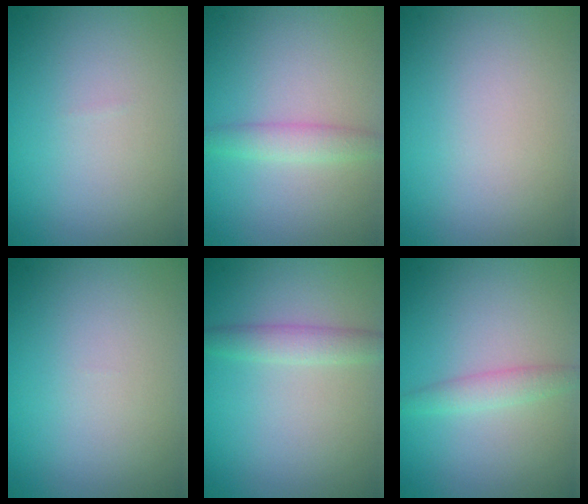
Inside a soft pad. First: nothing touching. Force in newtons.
{"total": 2.1, "press": 2.1, "slide": 0.0}
{"total": 0.0}
{"total": 0.0}
{"total": 1.9, "press": 1.9, "slide": 0.0}
{"total": 1.7, "press": 1.7, "slide": 0.0}